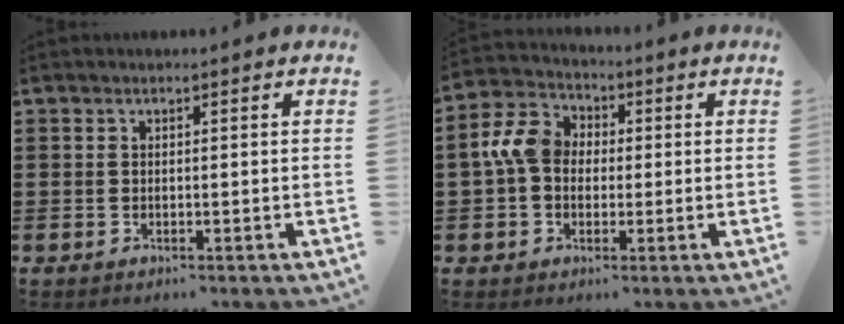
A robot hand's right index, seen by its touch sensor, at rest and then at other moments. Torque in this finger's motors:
{"motor_torque": [1.28, -0.42, 0.70, 0.16]}